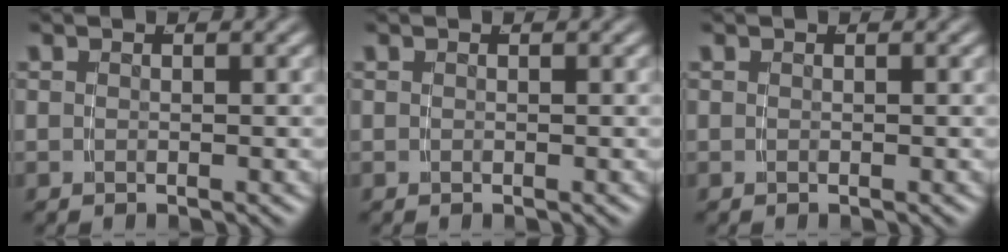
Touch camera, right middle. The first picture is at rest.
{"total": 0.0}
{"total": 0.0}